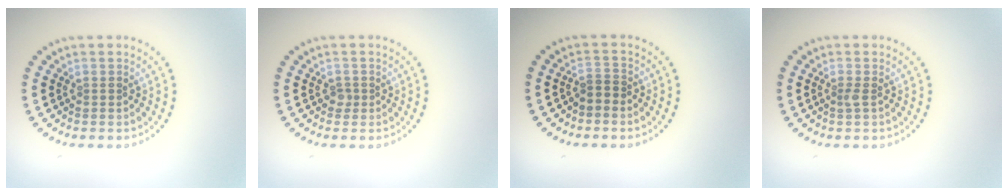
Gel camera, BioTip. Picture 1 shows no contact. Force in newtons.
{"total": 0.8, "press": 0.6, "slide": 0.6}
{"total": 0.9, "press": 0.6, "slide": 0.7}
{"total": 0.6, "press": 0.5, "slide": 0.3}